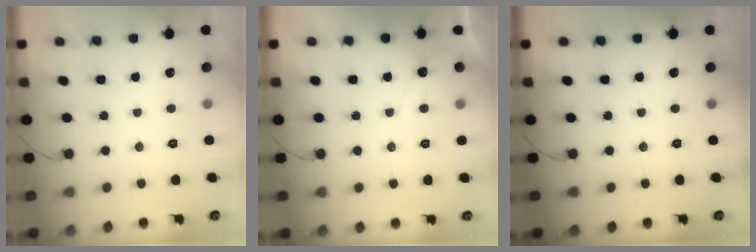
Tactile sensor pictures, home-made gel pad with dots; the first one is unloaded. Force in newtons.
{"total": 2.3, "press": 2.3, "slide": 0.1}
{"total": 0.0}